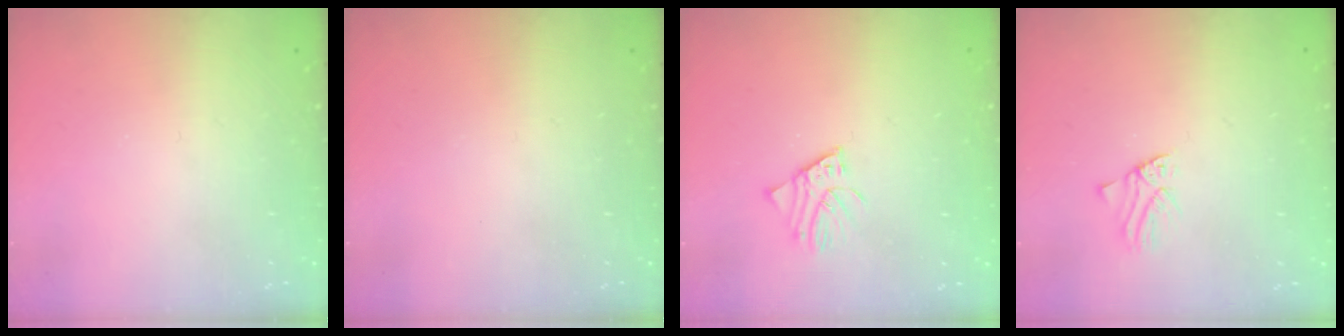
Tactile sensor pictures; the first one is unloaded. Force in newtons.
{"total": 0.0}
{"total": 1.8, "press": 1.8, "slide": 0.2}
{"total": 1.1, "press": 1.1, "slide": 0.2}